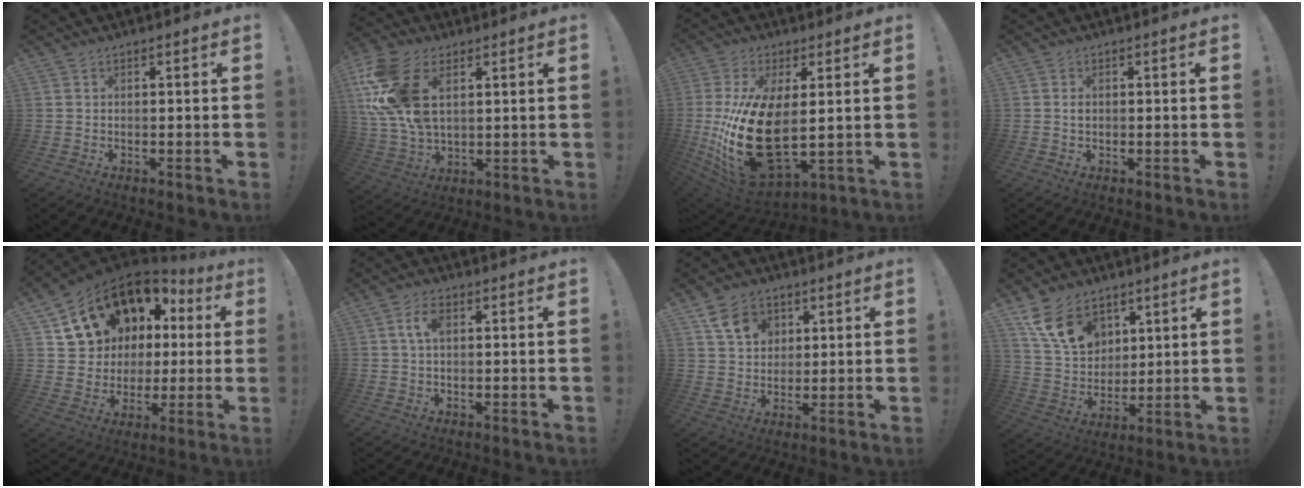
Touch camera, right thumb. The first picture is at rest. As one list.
[{"total": 18.7, "force": [6.1, 11.9, 13.1], "torque": [-0.274, -0.013, 0.114]}, {"total": 23.0, "force": [1.0, 11.7, 19.8], "torque": [-0.400, -0.035, 0.036]}, {"total": 0.9, "force": [-0.1, 0.6, 0.6], "torque": [-0.015, 0.004, 0.000]}, {"total": 14.7, "force": [8.1, 11.0, 5.4], "torque": [-0.090, -0.059, 0.178]}, {"total": 5.0, "force": [1.3, 2.7, 4.0], "torque": [-0.079, 0.009, 0.023]}, {"total": 9.9, "force": [4.8, 7.6, 4.1], "torque": [-0.055, -0.015, 0.093]}, {"total": 14.5, "force": [8.2, 9.8, 6.9], "torque": [-0.123, -0.030, 0.163]}]